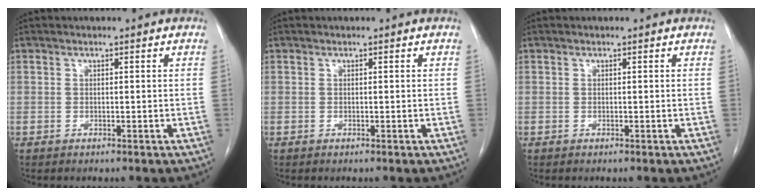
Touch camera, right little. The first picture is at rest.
{"total": 0.0}
{"total": 0.0}